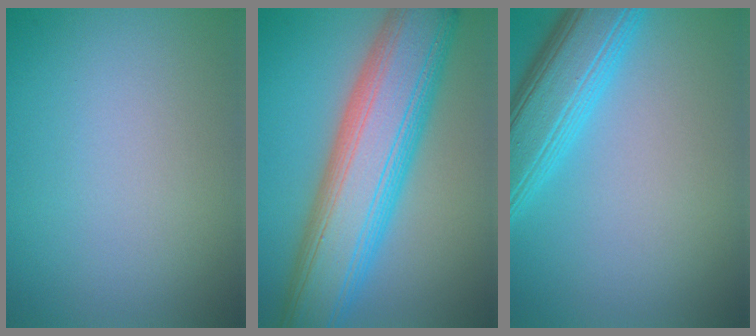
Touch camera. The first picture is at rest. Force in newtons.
{"total": 11.8, "press": 11.8, "slide": 0.4}
{"total": 6.8, "press": 6.8, "slide": 0.2}